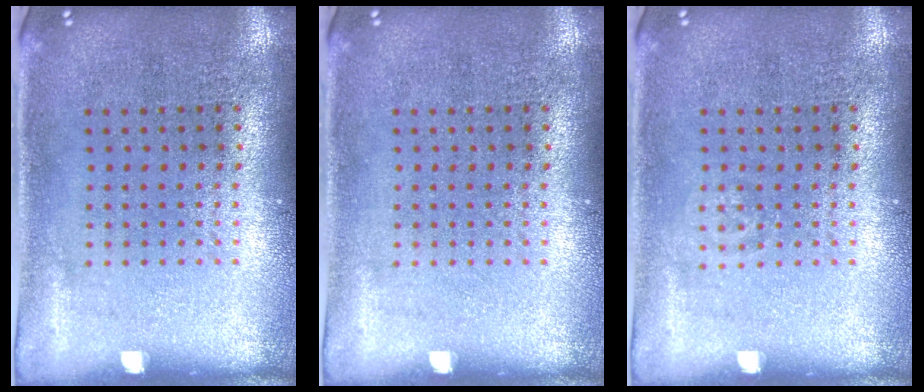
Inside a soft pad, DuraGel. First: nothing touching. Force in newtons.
{"total": 0.0}
{"total": 0.6, "press": 0.6, "slide": 0.2}